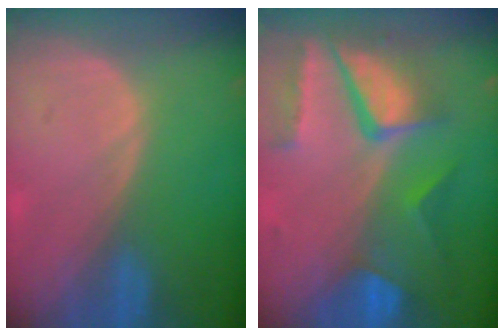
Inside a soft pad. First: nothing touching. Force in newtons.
{"total": 10.6, "press": 8.8, "slide": 5.9}